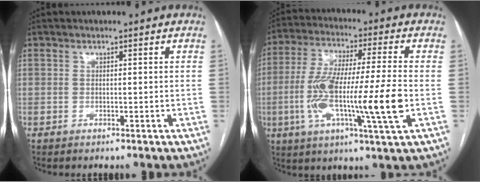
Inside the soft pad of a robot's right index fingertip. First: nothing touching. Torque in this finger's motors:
{"motor_torque": [1.67, -0.47, 0.87, 0.21]}